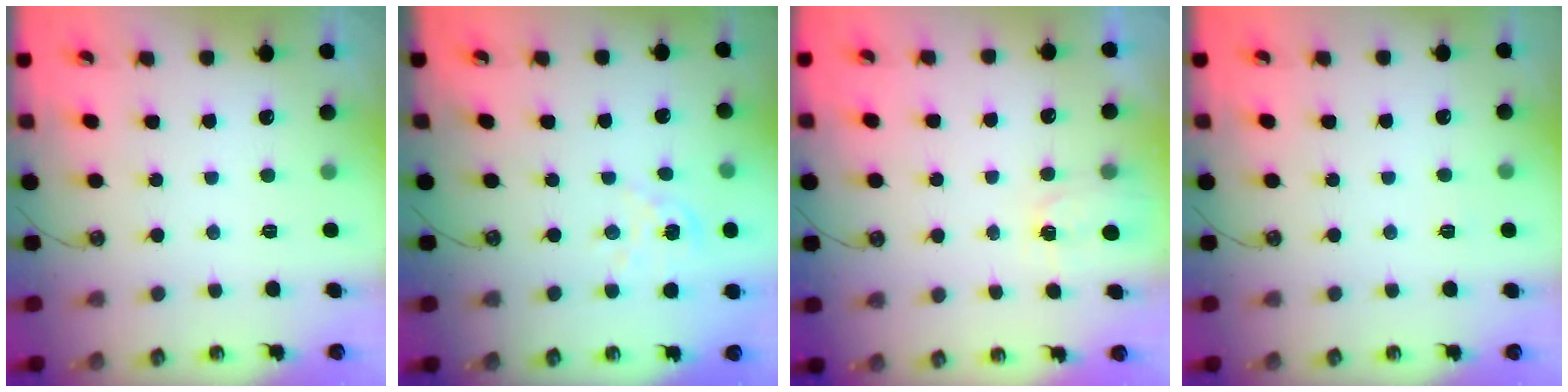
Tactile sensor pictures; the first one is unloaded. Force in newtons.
{"total": 2.8, "press": 2.7, "slide": 0.3}
{"total": 2.0, "press": 2.0, "slide": 0.3}
{"total": 2.5, "press": 2.5, "slide": 0.4}